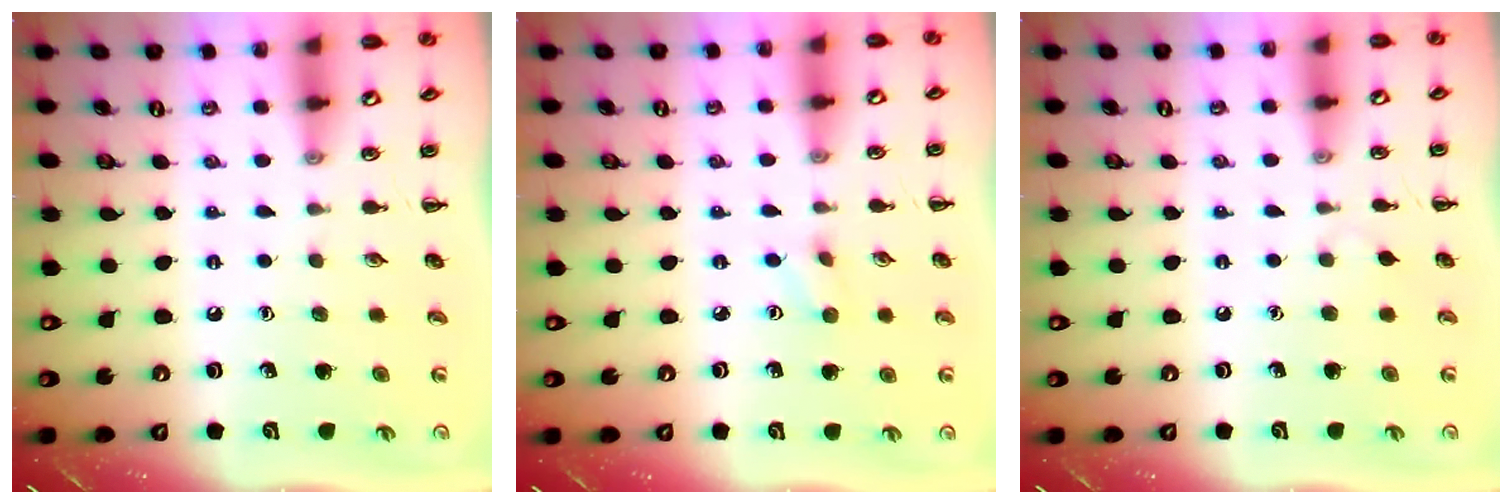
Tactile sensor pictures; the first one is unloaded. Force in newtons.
{"total": 2.8, "press": 2.7, "slide": 0.9}
{"total": 2.3, "press": 2.1, "slide": 0.9}